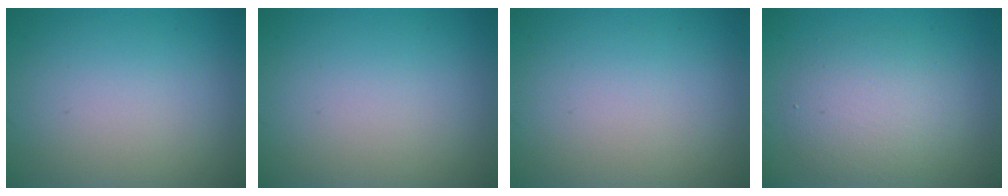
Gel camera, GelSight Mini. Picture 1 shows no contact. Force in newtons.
{"total": 0.0}
{"total": 0.0}
{"total": 2.5, "press": 2.5, "slide": 0.4}